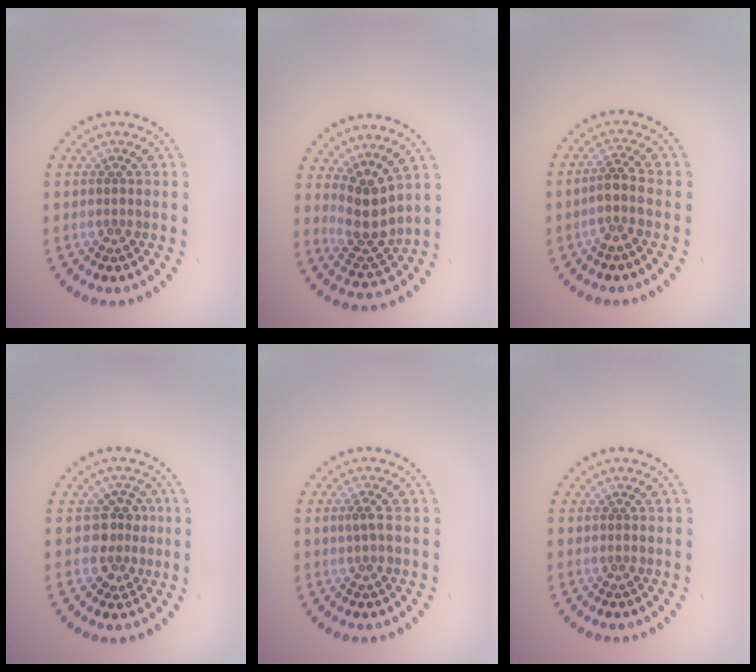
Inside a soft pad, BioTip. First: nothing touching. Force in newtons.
{"total": 3.5, "press": 2.8, "slide": 2.0}
{"total": 2.3, "press": 1.7, "slide": 1.5}
{"total": 2.7, "press": 2.4, "slide": 1.2}
{"total": 1.2, "press": 1.2, "slide": 0.3}
{"total": 0.0}